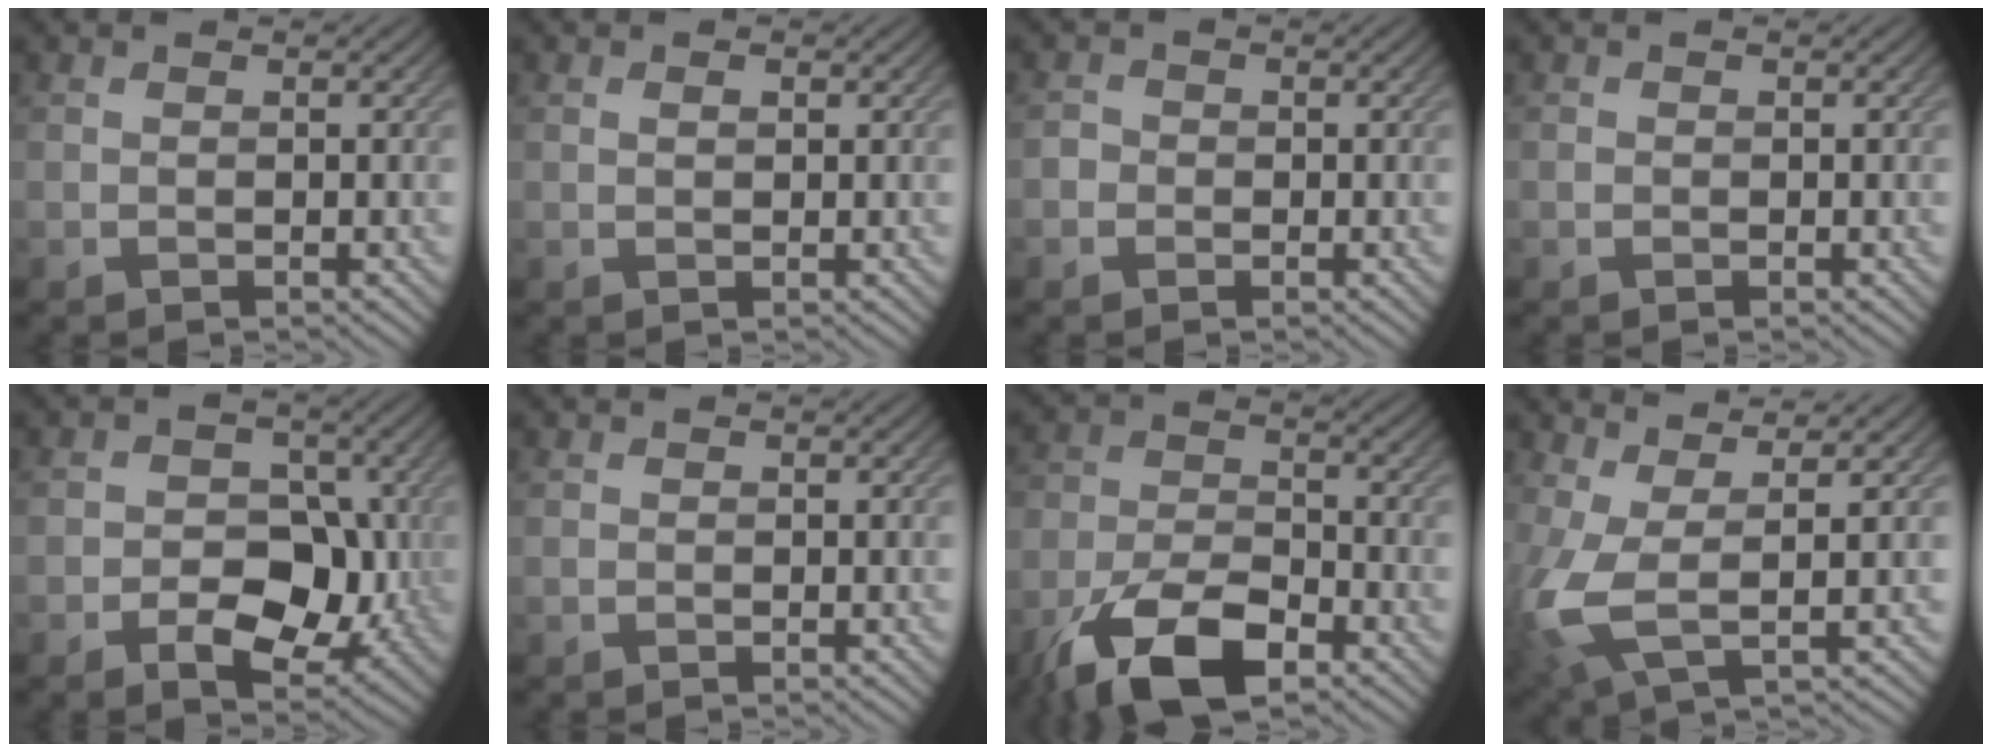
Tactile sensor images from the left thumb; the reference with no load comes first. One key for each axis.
{"total": 0.9, "fx": 0.3, "fy": 0.4, "fz": 0.7, "tx": -0.009, "ty": -0.001, "tz": 0.006}
{"total": 1.1, "fx": -0.4, "fy": 1.0, "fz": 0.1, "tx": 0.007, "ty": 0.005, "tz": -0.013}
{"total": 0.0}
{"total": 7.5, "fx": -2.1, "fy": 5.3, "fz": 4.9, "tx": -0.060, "ty": -0.007, "tz": -0.044}
{"total": 0.0}
{"total": 11.5, "fx": -7.1, "fy": 5.2, "fz": 7.5, "tx": -0.151, "ty": -0.011, "tz": -0.144}
{"total": 6.2, "fx": 0.7, "fy": 2.0, "fz": 5.8, "tx": -0.146, "ty": 0.003, "tz": 0.008}